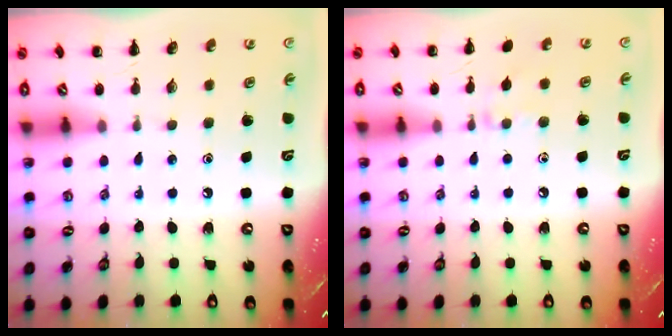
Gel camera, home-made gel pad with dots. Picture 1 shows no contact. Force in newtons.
{"total": 6.6, "press": 6.4, "slide": 1.8}